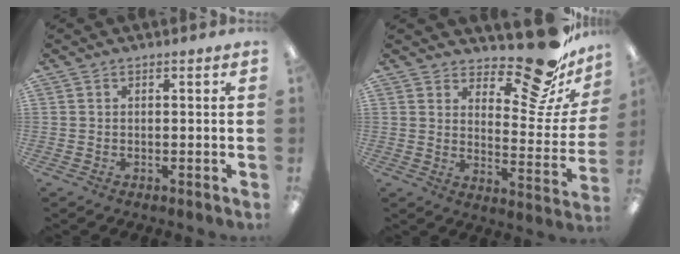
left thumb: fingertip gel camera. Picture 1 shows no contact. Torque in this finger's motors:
{"motor_torque": [1.19, 0.52, 1.03, -0.76, 0.18]}